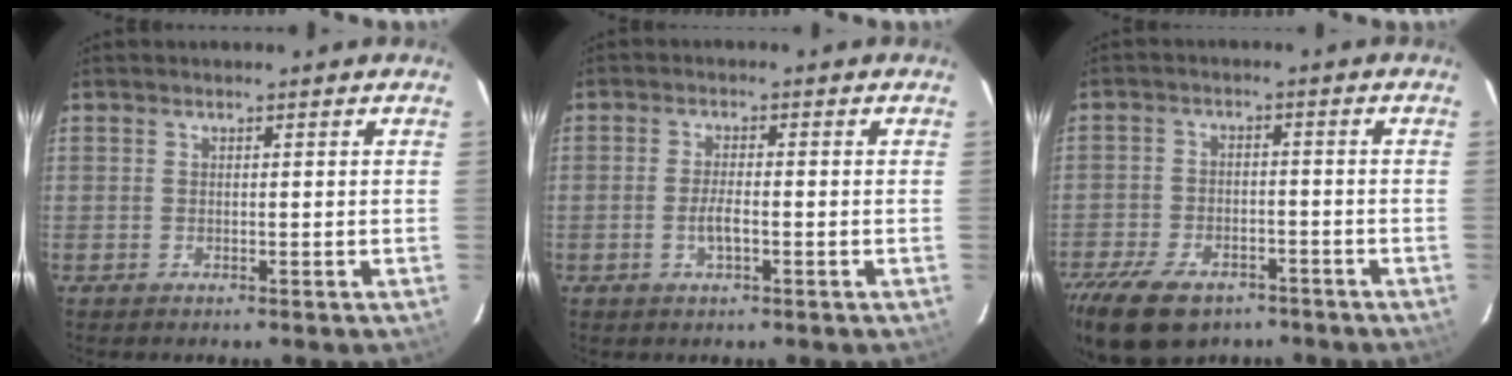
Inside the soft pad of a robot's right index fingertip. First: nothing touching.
{"total": 3.1, "force": [-1.1, 0.7, 2.8], "torque": [-0.057, -0.001, -0.021]}
{"total": 16.5, "force": [-11.2, 8.9, 8.4], "torque": [-0.209, -0.025, -0.184]}